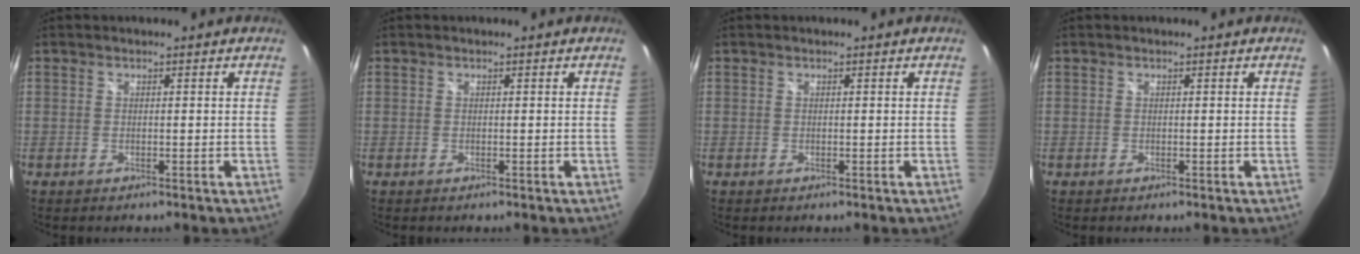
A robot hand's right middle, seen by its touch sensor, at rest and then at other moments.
{"total": 0.0}
{"total": 0.0}
{"total": 0.0}